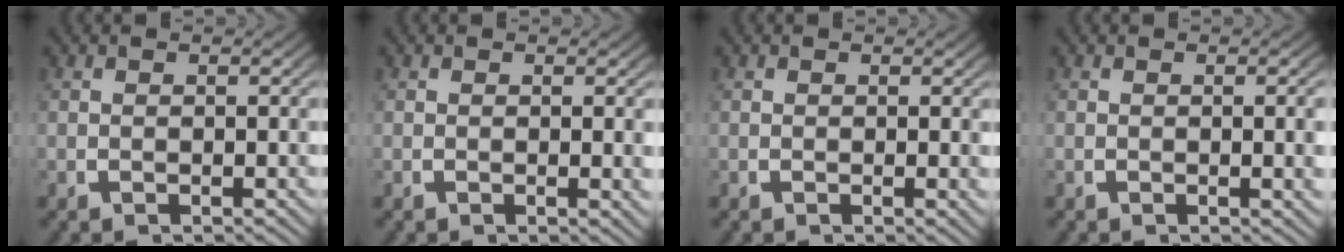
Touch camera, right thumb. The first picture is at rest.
{"total": 0.9, "force": [0.2, 0.0, 0.9], "torque": [-0.012, -0.002, 0.002]}
{"total": 0.5, "force": [0.1, 0.1, 0.5], "torque": [-0.010, -0.001, 0.003]}
{"total": 1.2, "force": [0.1, 0.0, 1.2], "torque": [-0.016, 0.002, 0.001]}